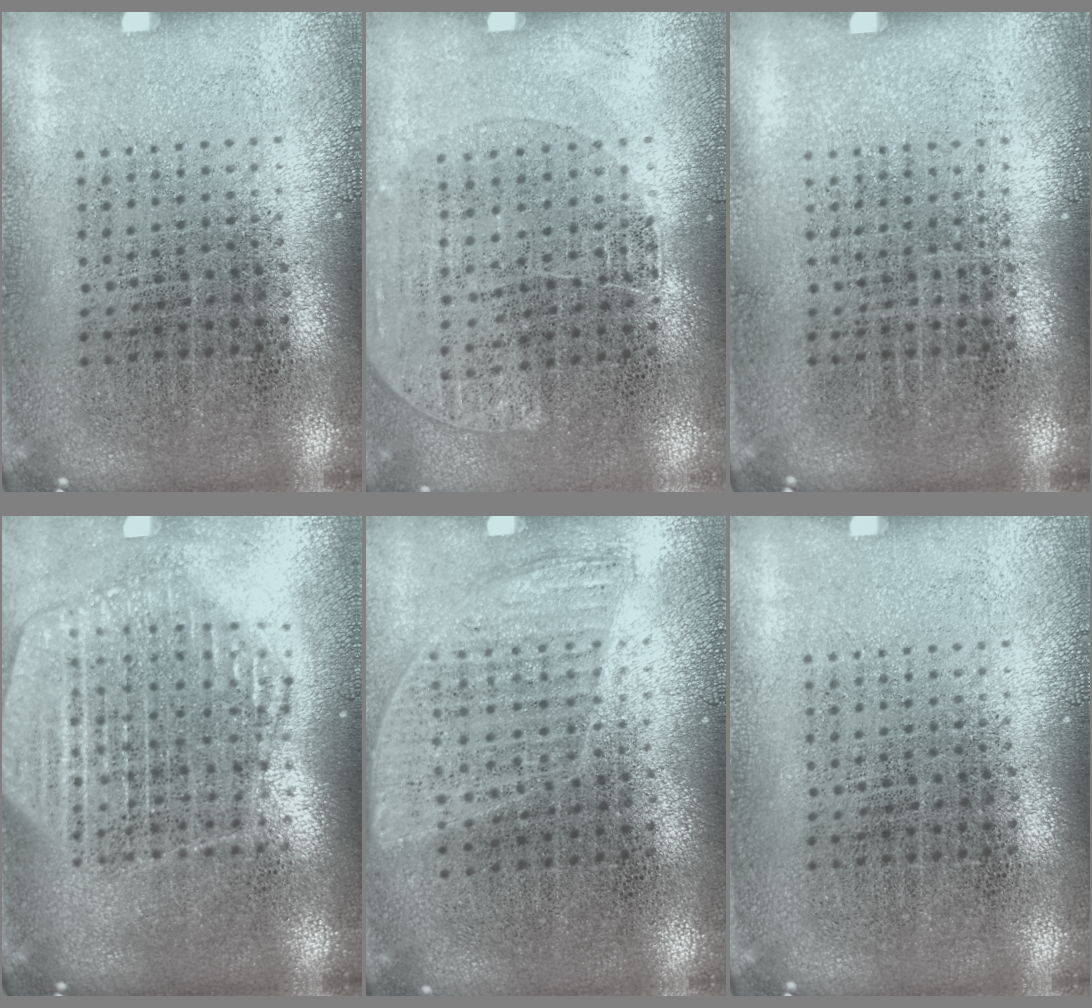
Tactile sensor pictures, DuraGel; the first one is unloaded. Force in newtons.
{"total": 1.1, "press": 0.9, "slide": 0.6}
{"total": 0.0}
{"total": 2.2, "press": 1.9, "slide": 1.0}
{"total": 0.9, "press": 0.8, "slide": 0.5}
{"total": 0.0}